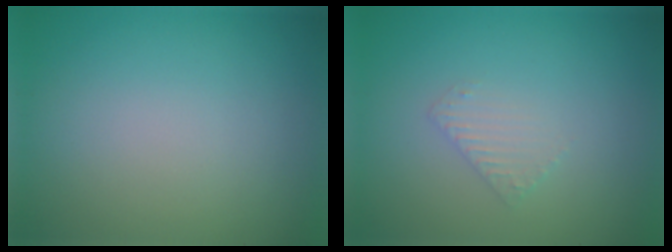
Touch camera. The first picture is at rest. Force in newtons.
{"total": 1.3, "press": 1.3, "slide": 0.3}